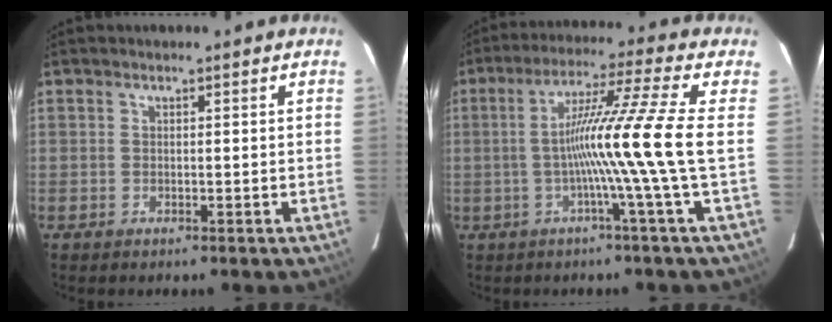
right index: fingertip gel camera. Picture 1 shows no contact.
{"total": 12.0, "force": [-1.5, -3.7, 11.3], "torque": [-0.193, 0.002, -0.028]}